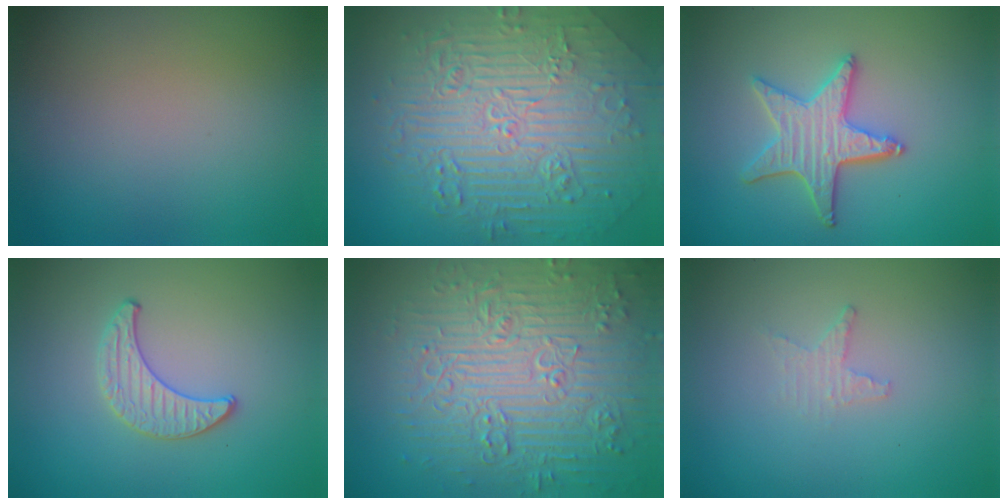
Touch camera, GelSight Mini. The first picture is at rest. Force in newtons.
{"total": 10.5, "press": 7.0, "slide": 7.8}
{"total": 4.2, "press": 3.9, "slide": 1.4}
{"total": 1.5, "press": 1.5, "slide": 0.1}
{"total": 9.1, "press": 6.7, "slide": 6.1}
{"total": 1.2, "press": 1.2, "slide": 0.4}